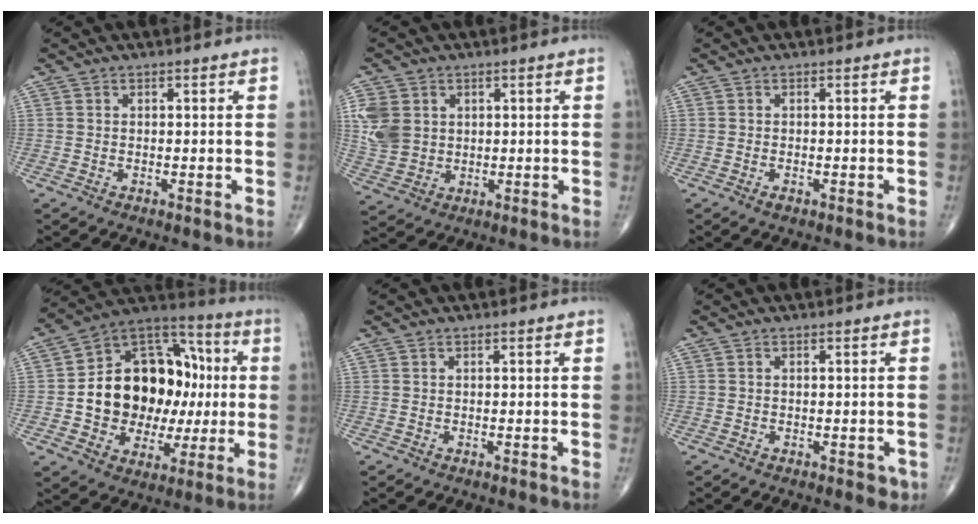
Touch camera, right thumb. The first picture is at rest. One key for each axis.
{"total": 8.6, "fx": 2.0, "fy": 7.0, "fz": 4.5, "tx": -0.082, "ty": -0.002, "tz": 0.048}
{"total": 1.0, "fx": -0.6, "fy": 0.5, "fz": 0.7, "tx": -0.008, "ty": 0.000, "tz": -0.009}
{"total": 23.4, "fx": 0.1, "fy": 17.0, "fz": 16.0, "tx": -0.196, "ty": 0.041, "tz": 0.012}
{"total": 0.0}
{"total": 1.6, "fx": -0.8, "fy": 1.0, "fz": 1.0, "tx": 0.000, "ty": 0.001, "tz": -0.009}